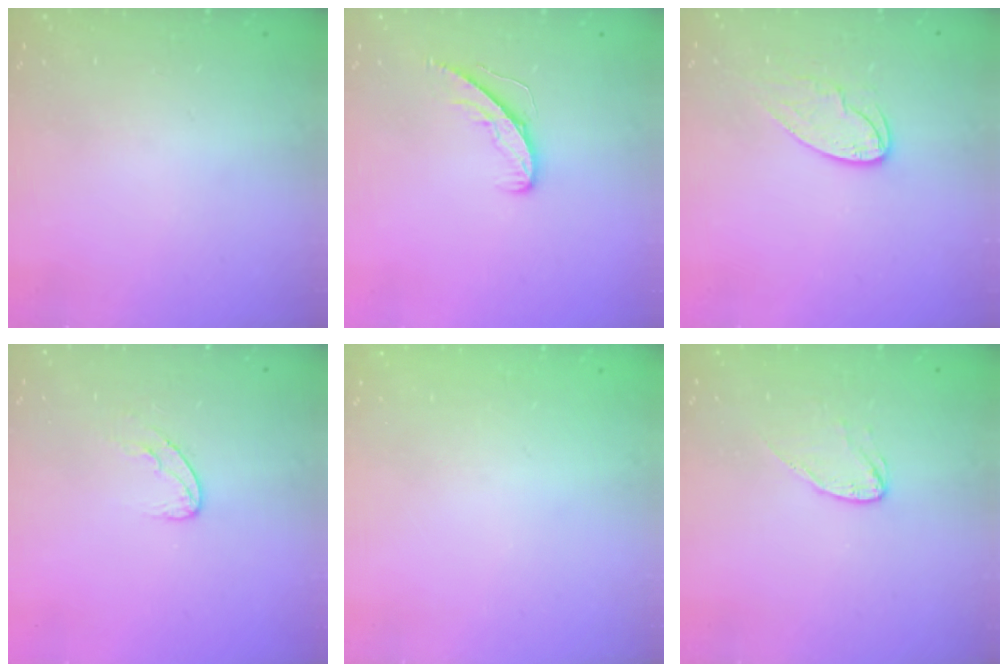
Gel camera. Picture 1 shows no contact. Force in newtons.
{"total": 5.8, "press": 5.7, "slide": 0.5}
{"total": 8.4, "press": 8.4, "slide": 0.5}
{"total": 4.8, "press": 4.8, "slide": 0.3}
{"total": 0.0}
{"total": 5.8, "press": 5.7, "slide": 0.5}